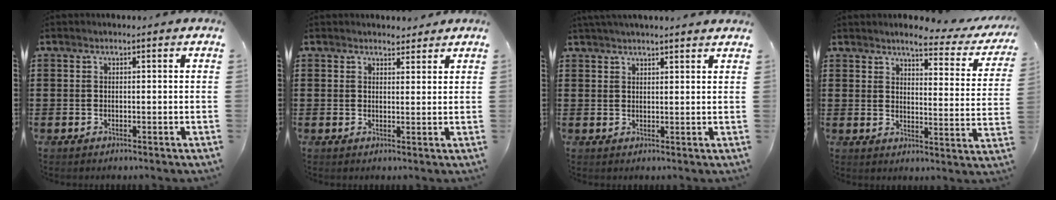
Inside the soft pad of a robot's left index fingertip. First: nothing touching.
{"total": 2.3, "force": [2.2, 0.8, 0.1], "torque": [-0.001, -0.002, 0.040]}
{"total": 2.2, "force": [2.2, -0.1, 0.4], "torque": [-0.013, -0.001, 0.042]}
{"total": 4.1, "force": [3.6, 0.2, 2.0], "torque": [-0.041, -0.026, 0.054]}